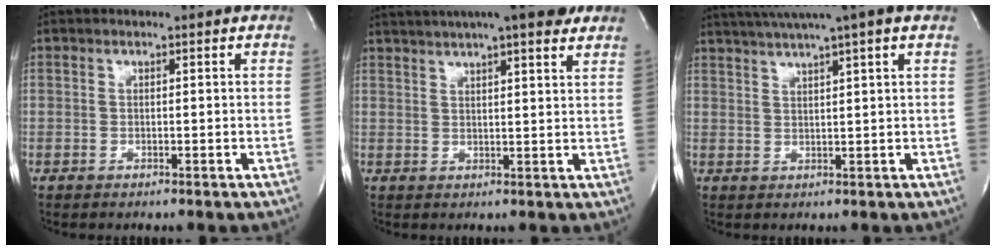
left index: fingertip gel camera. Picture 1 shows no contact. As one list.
[{"total": 15.3, "force": [12.3, 1.9, 8.9], "torque": [-0.146, 0.029, 0.163]}, {"total": 9.8, "force": [7.5, -1.0, 6.3], "torque": [-0.111, 0.027, 0.100]}]